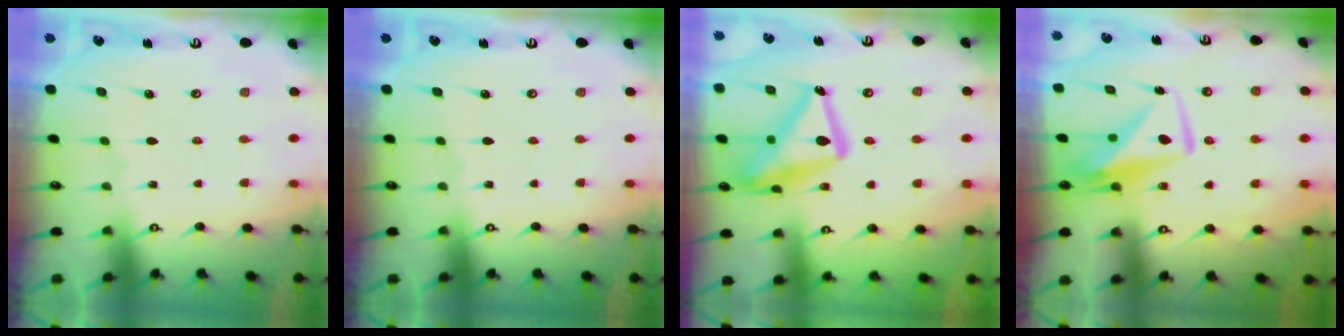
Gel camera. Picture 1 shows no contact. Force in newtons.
{"total": 0.0}
{"total": 20.0, "press": 19.9, "slide": 1.6}
{"total": 11.0, "press": 11.0, "slide": 0.9}